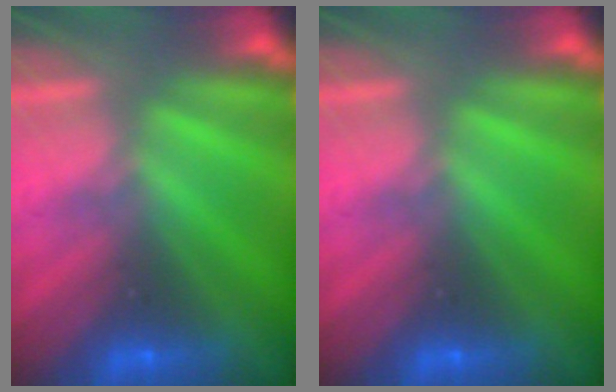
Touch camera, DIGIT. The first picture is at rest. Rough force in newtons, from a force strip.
{"total": 0.0}